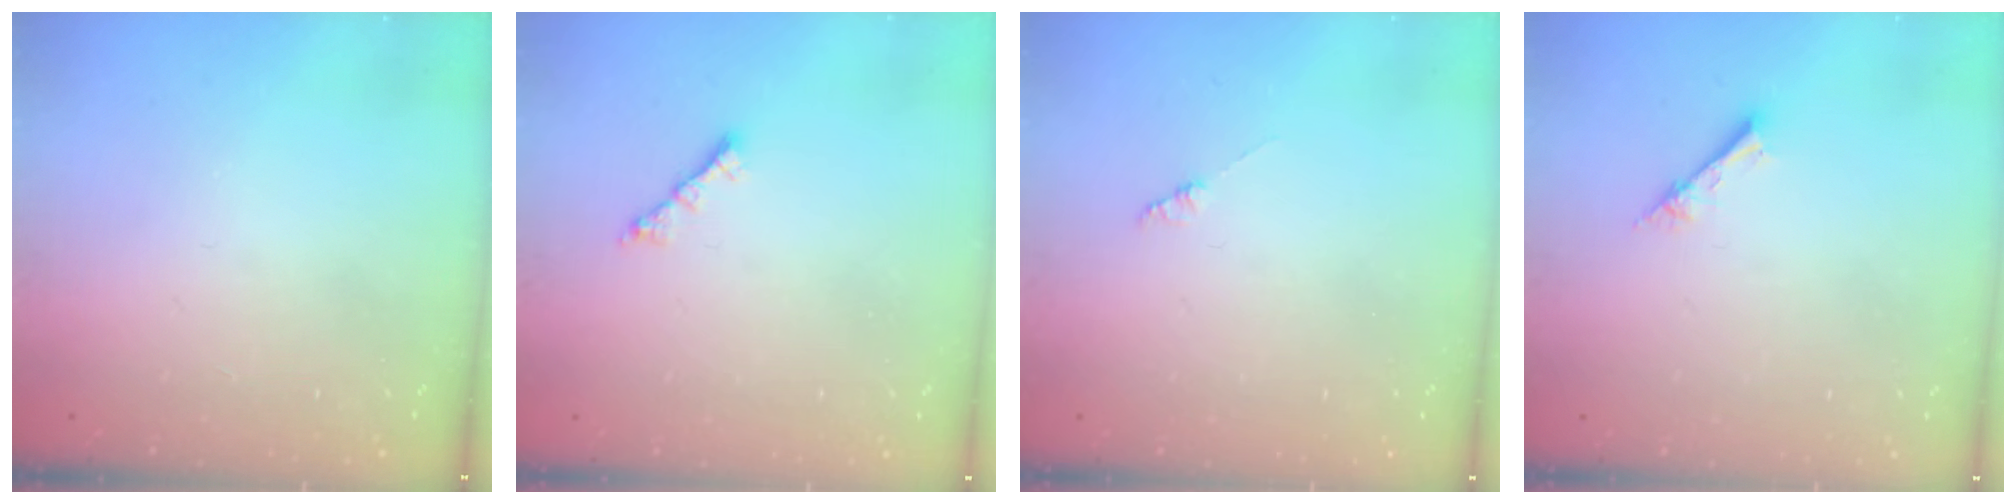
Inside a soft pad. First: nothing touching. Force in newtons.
{"total": 2.0, "press": 1.9, "slide": 0.5}
{"total": 0.9, "press": 0.8, "slide": 0.2}
{"total": 2.1, "press": 2.1, "slide": 0.2}